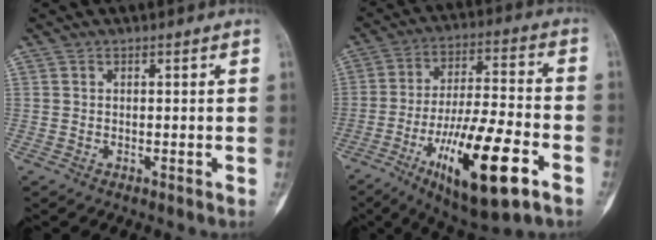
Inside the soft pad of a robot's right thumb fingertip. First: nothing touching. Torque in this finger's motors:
{"motor_torque": [0.54, 0.23, 2.17, -0.60, 0.60]}